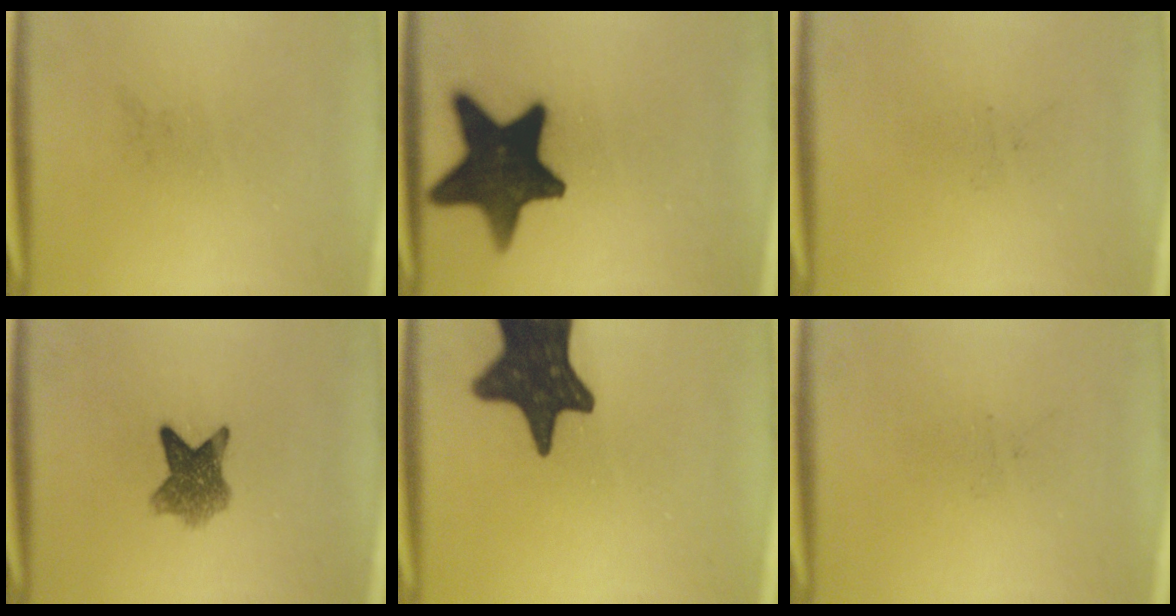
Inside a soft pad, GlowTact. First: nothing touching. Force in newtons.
{"total": 17.4}
{"total": 0.0}
{"total": 6.0}
{"total": 18.2}
{"total": 0.0}